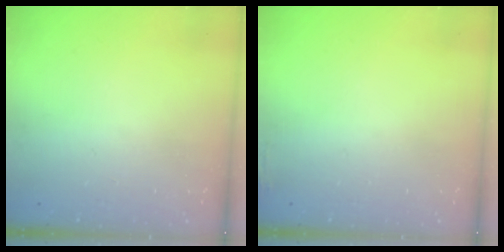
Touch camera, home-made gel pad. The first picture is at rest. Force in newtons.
{"total": 3.8, "press": 3.7, "slide": 1.0}